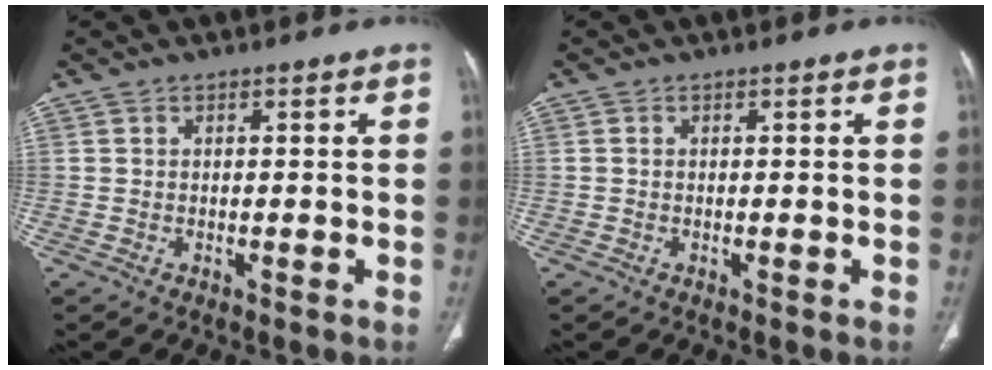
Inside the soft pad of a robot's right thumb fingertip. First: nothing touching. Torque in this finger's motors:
{"motor_torque": [-0.11, 0.34, 0.25, 0.09, -0.02]}